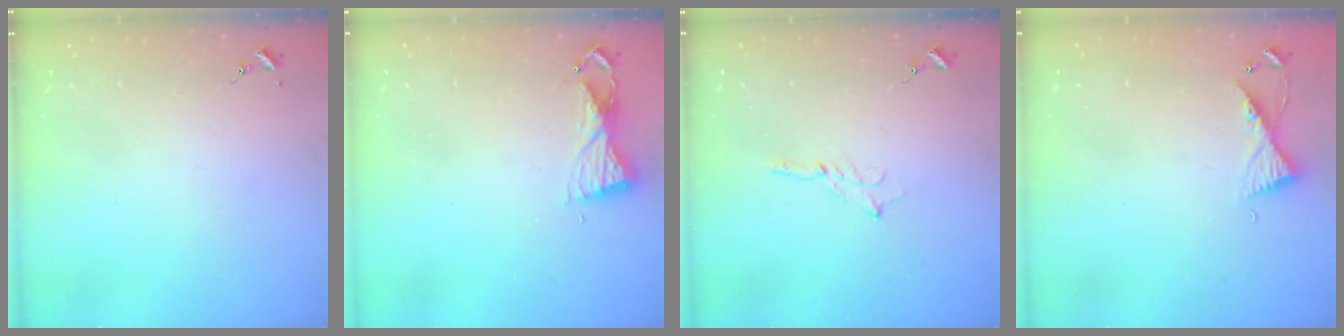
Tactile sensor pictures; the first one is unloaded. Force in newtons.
{"total": 6.2, "press": 6.1, "slide": 0.6}
{"total": 2.3, "press": 2.3, "slide": 0.2}
{"total": 6.2, "press": 6.2, "slide": 0.6}